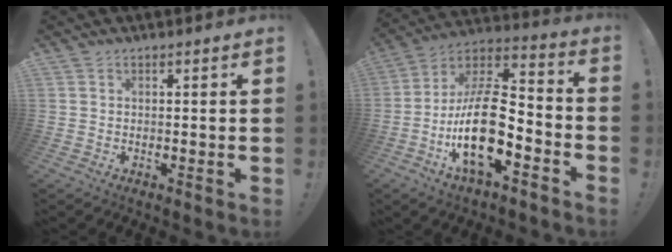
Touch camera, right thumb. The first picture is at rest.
{"total": 20.8, "force": [-6.3, 9.6, 17.4], "torque": [-0.335, 0.033, -0.102]}